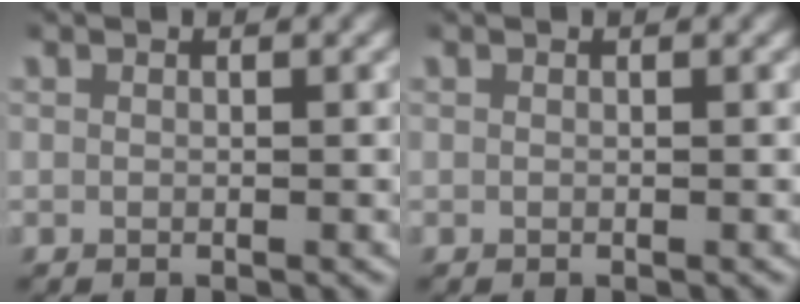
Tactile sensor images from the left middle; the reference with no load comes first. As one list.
[{"total": 0.0}]